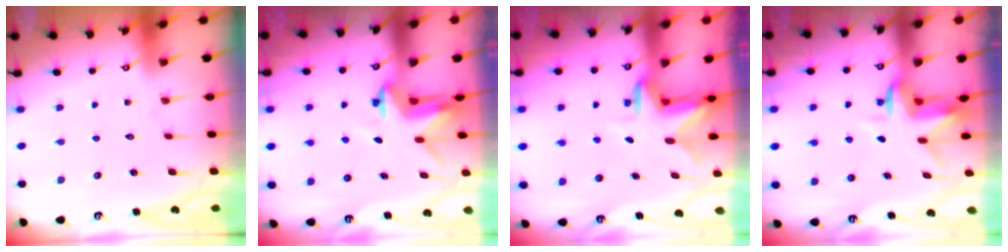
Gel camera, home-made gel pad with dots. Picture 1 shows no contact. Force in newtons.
{"total": 3.4, "press": 3.4, "slide": 0.1}
{"total": 2.8, "press": 2.7, "slide": 0.5}
{"total": 3.2, "press": 3.2, "slide": 0.4}